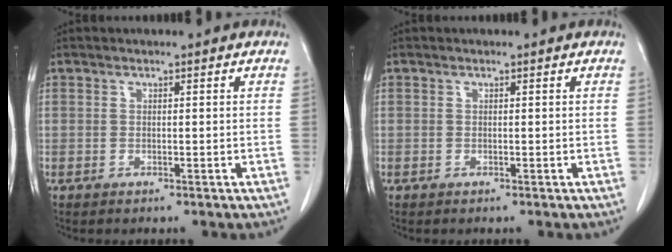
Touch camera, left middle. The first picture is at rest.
{"total": 0.0}